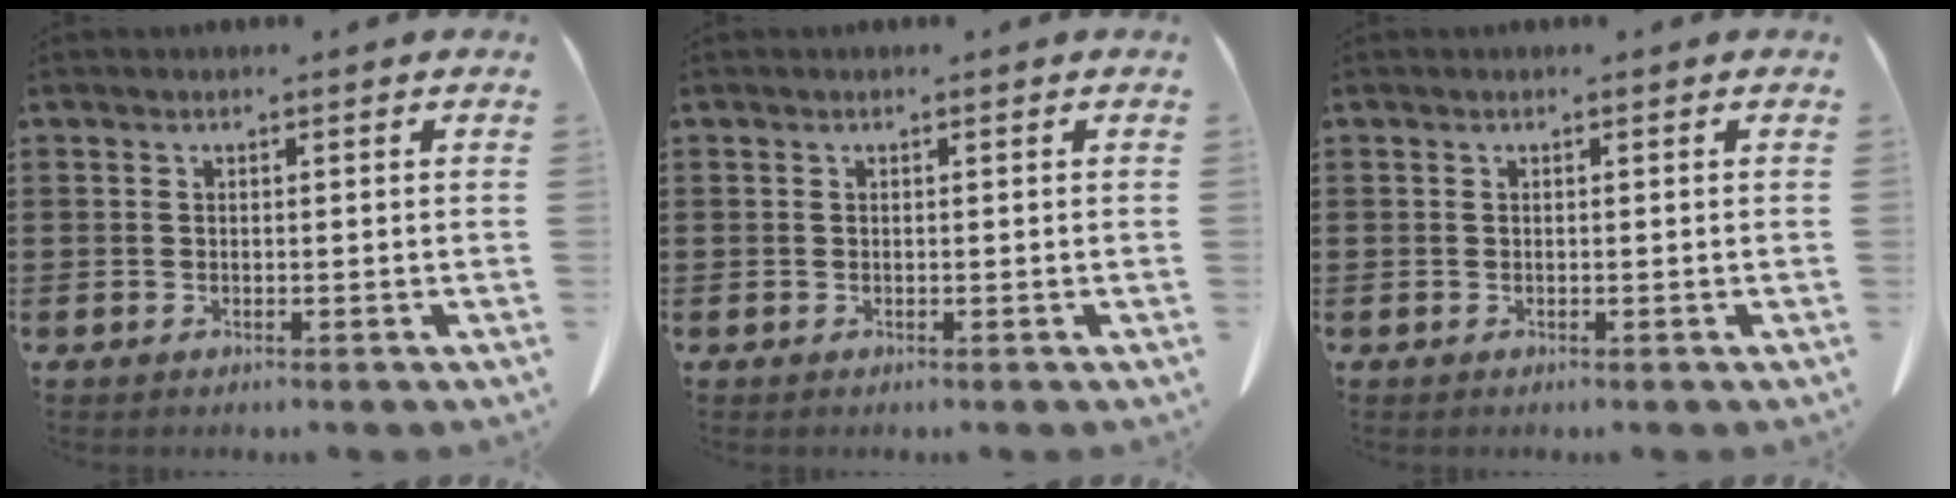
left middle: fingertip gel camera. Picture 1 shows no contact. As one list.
[{"total": 0.0}, {"total": 0.0}]